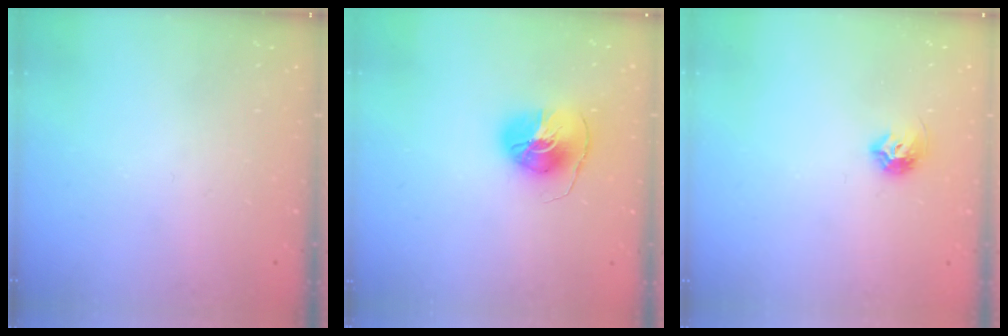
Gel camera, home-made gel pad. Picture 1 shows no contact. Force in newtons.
{"total": 8.5, "press": 8.5, "slide": 0.2}
{"total": 7.0, "press": 7.0, "slide": 0.8}